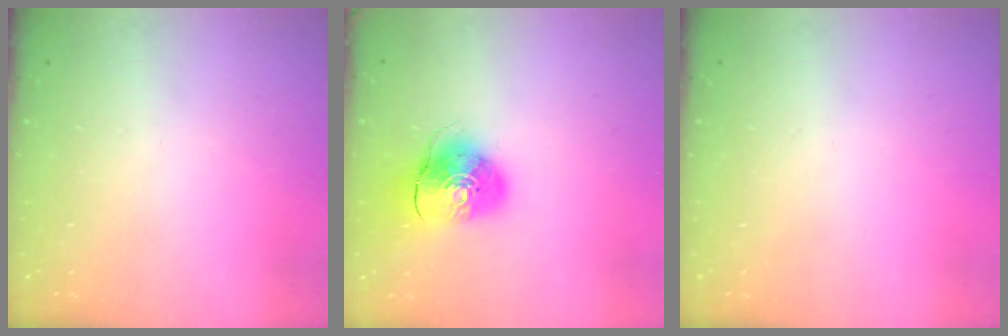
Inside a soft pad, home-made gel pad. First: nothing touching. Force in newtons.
{"total": 10.9, "press": 10.7, "slide": 1.6}
{"total": 0.0}